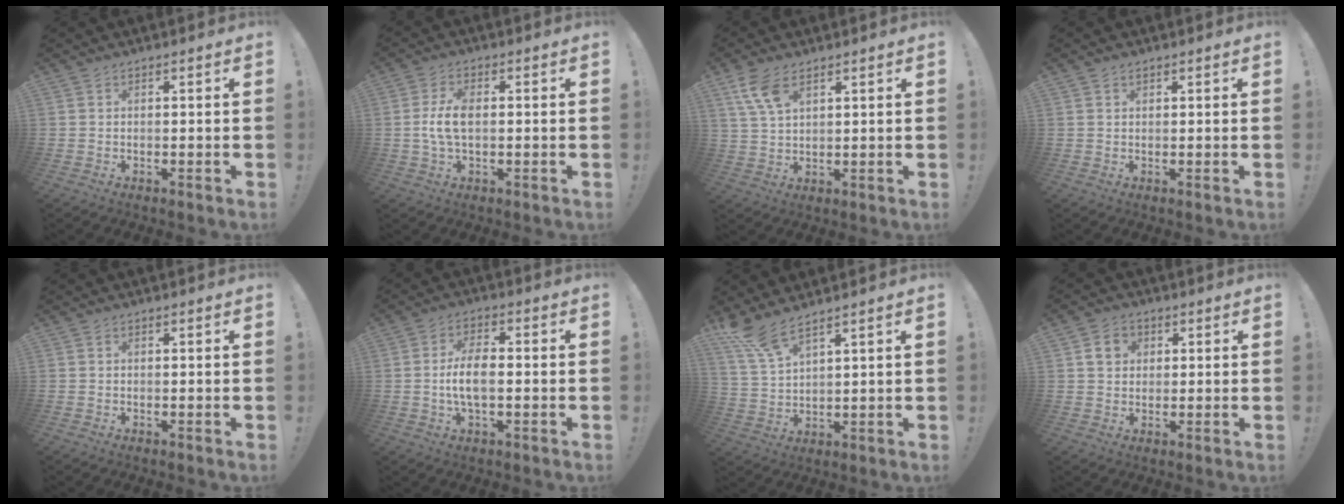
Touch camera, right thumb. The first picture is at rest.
{"total": 6.9, "force": [-0.3, 3.5, 6.0], "torque": [-0.116, 0.001, -0.006]}
{"total": 8.2, "force": [4.5, 4.0, 5.4], "torque": [-0.105, -0.017, 0.085]}
{"total": 0.7, "force": [0.5, 0.5, 0.1], "torque": [0.005, -0.003, 0.009]}
{"total": 0.0}
{"total": 8.0, "force": [-1.2, 3.4, 7.2], "torque": [-0.140, 0.005, -0.023]}
{"total": 7.9, "force": [6.4, 1.4, 4.4], "torque": [-0.101, -0.031, 0.120]}
{"total": 5.8, "force": [2.0, 4.9, 2.2], "torque": [-0.024, 0.001, 0.037]}